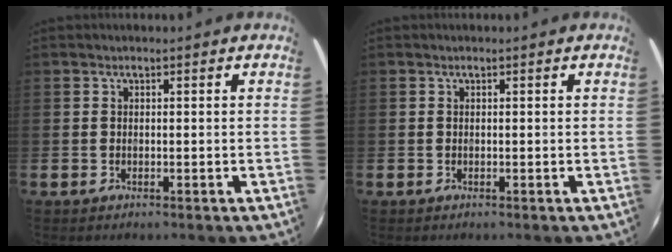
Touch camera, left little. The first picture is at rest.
{"total": 0.0}